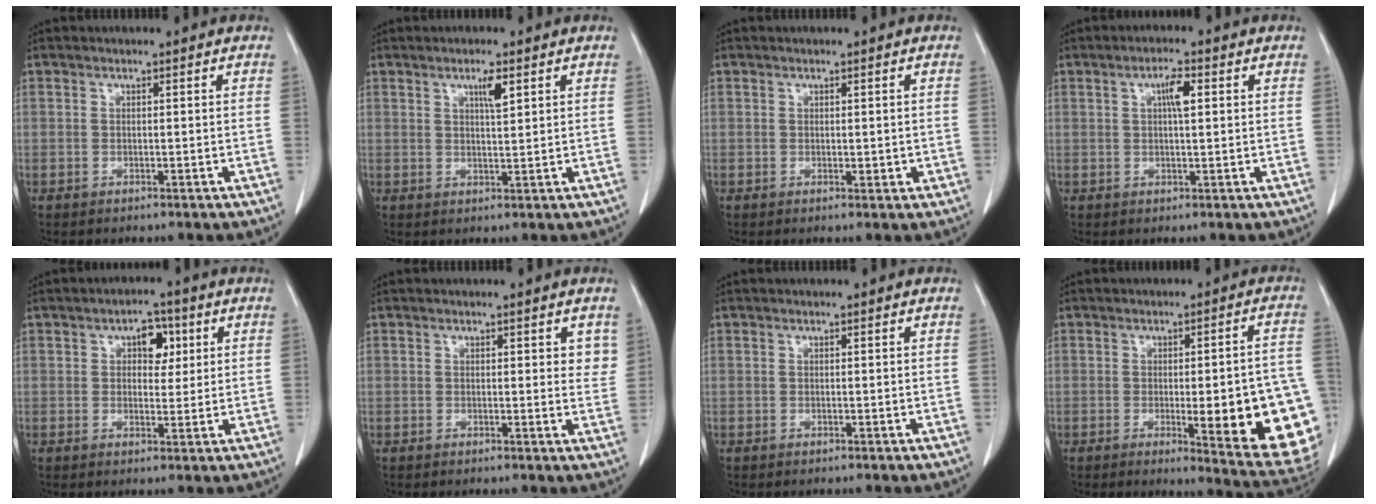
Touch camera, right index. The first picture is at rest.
{"total": 3.0, "force": [1.6, 0.3, 2.5], "torque": [-0.043, -0.002, 0.026]}
{"total": 1.3, "force": [0.0, 0.7, 1.1], "torque": [-0.015, -0.004, 0.005]}
{"total": 3.3, "force": [1.0, 0.6, 3.2], "torque": [-0.056, 0.004, 0.015]}
{"total": 4.5, "force": [1.6, 2.7, 3.3], "torque": [-0.044, 0.012, 0.023]}
{"total": 2.4, "force": [1.3, 1.2, 1.7], "torque": [-0.007, -0.006, 0.011]}
{"total": 0.0}
{"total": 17.5, "force": [-3.9, 2.8, 16.9], "torque": [-0.125, 0.009, -0.029]}